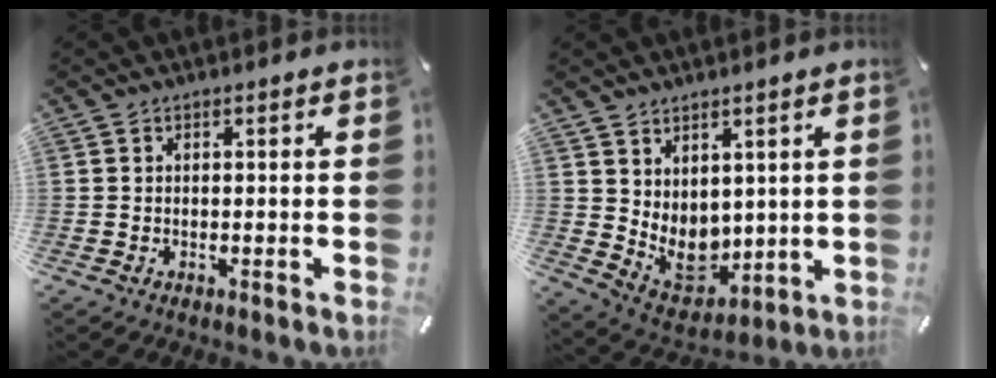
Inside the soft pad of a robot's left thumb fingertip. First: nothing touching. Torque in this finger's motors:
{"motor_torque": [0.73, 0.79, 0.06, 0.00, 0.09]}